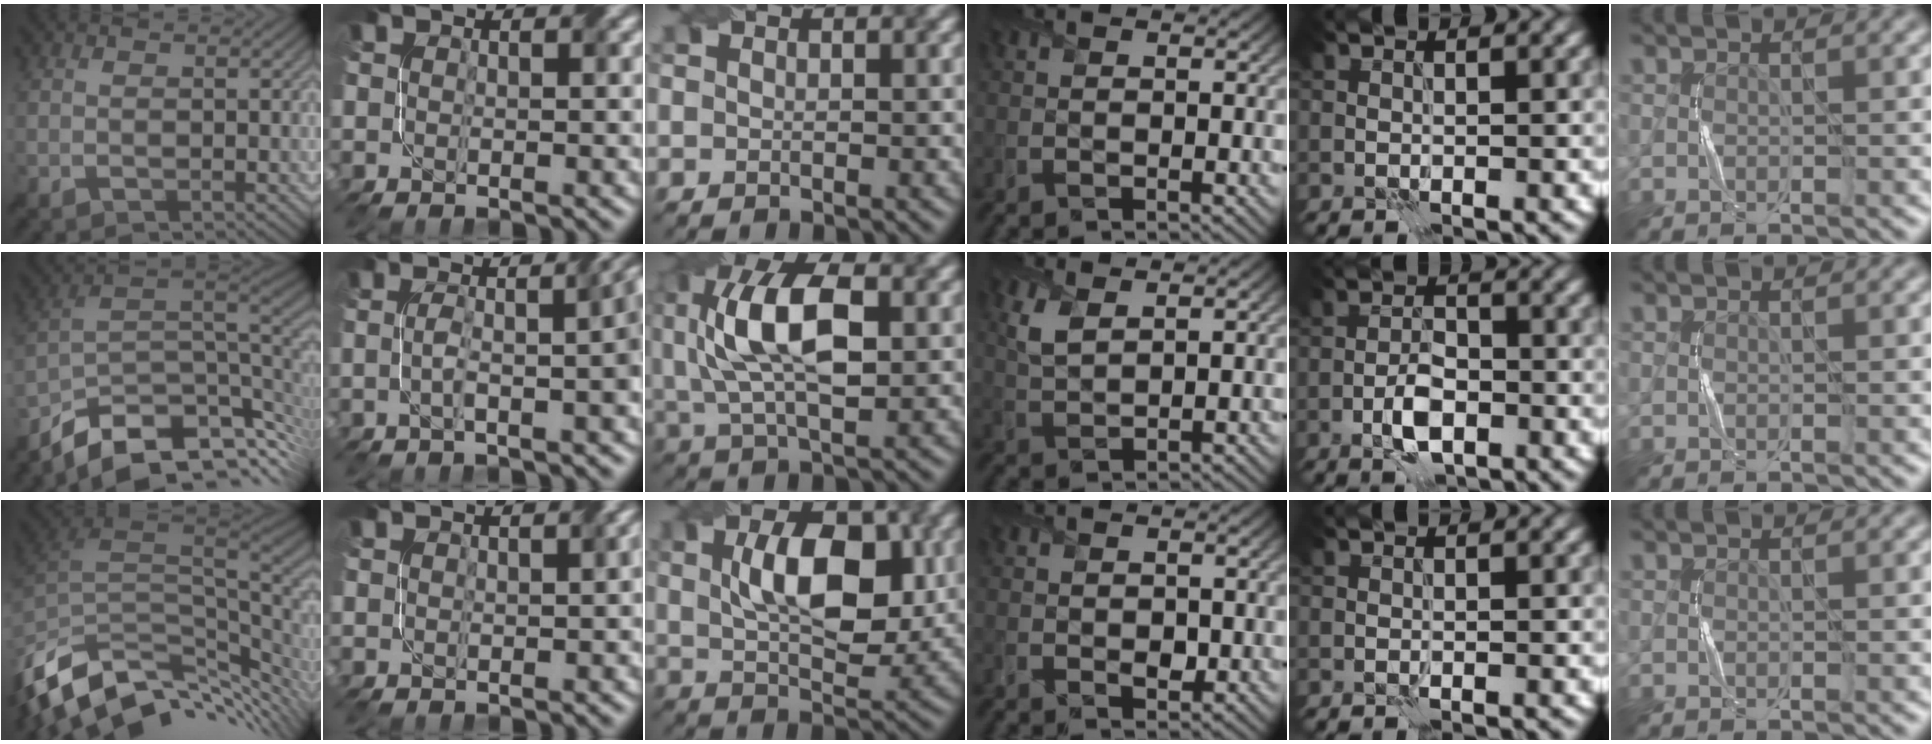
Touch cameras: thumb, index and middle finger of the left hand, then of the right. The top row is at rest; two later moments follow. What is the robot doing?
{"motion": "twist", "object": "screw"}